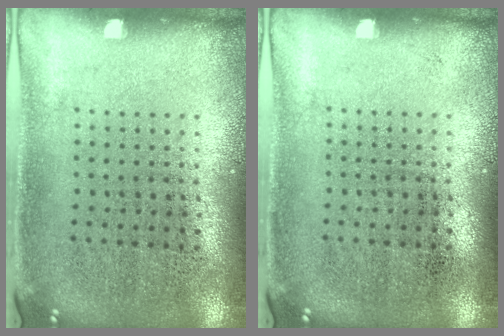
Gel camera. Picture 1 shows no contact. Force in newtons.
{"total": 0.0}